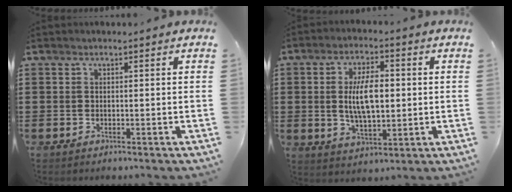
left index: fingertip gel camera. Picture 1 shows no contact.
{"total": 8.5, "force": [0.6, 3.6, 7.6], "torque": [-0.134, 0.003, 0.005]}